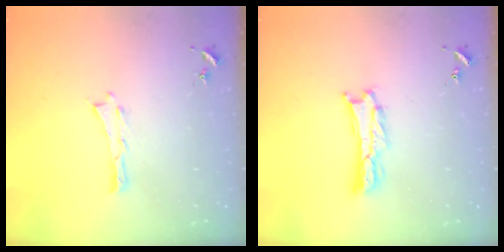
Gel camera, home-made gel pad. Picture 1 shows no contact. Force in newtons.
{"total": 1.6, "press": 1.6, "slide": 0.2}